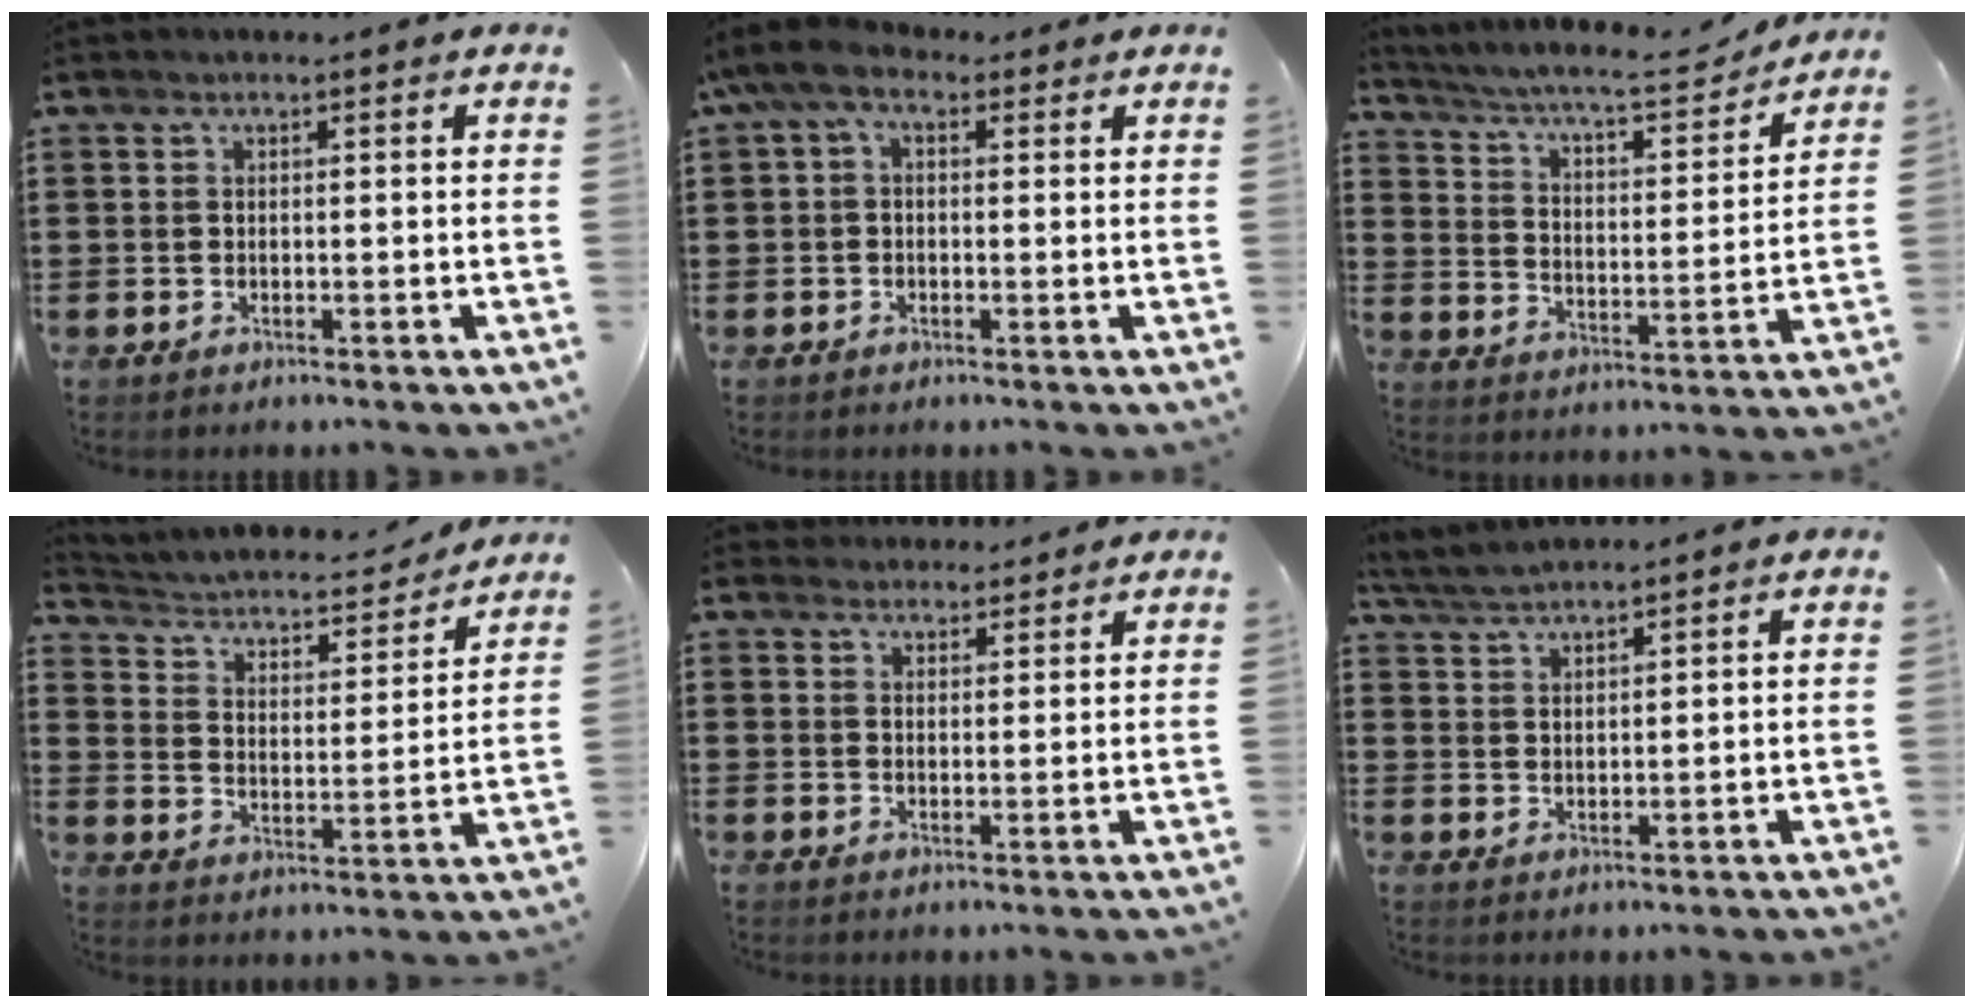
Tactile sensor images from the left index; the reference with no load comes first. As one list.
[{"total": 4.9, "force": [1.7, 2.2, 4.0], "torque": [-0.095, -0.003, 0.025]}, {"total": 7.1, "force": [6.3, 0.2, 3.2], "torque": [-0.089, -0.039, 0.103]}, {"total": 3.3, "force": [3.0, 0.8, 1.3], "torque": [-0.045, -0.027, 0.040]}, {"total": 2.9, "force": [2.8, 0.9, -0.1], "torque": [-0.007, -0.002, 0.055]}, {"total": 3.2, "force": [3.0, 0.4, 0.9], "torque": [-0.028, -0.004, 0.057]}]